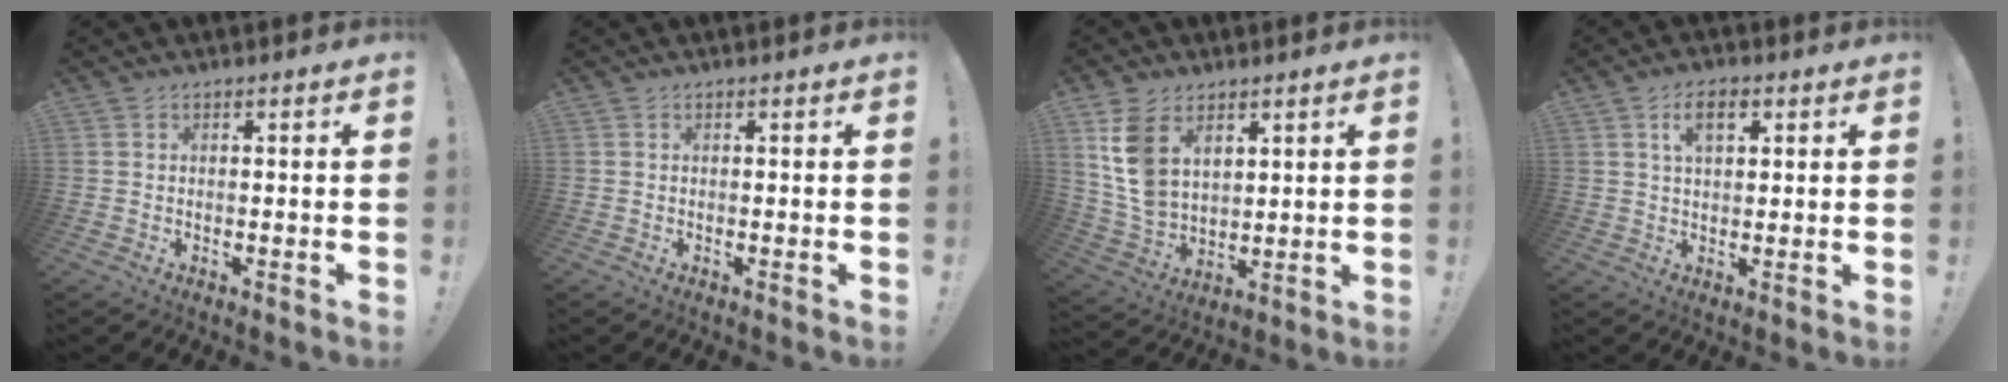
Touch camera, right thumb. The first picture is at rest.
{"total": 0.0}
{"total": 11.7, "force": [5.6, 7.8, 6.7], "torque": [-0.133, -0.026, 0.111]}
{"total": 6.2, "force": [2.5, 3.3, 4.6], "torque": [-0.078, 0.003, 0.043]}